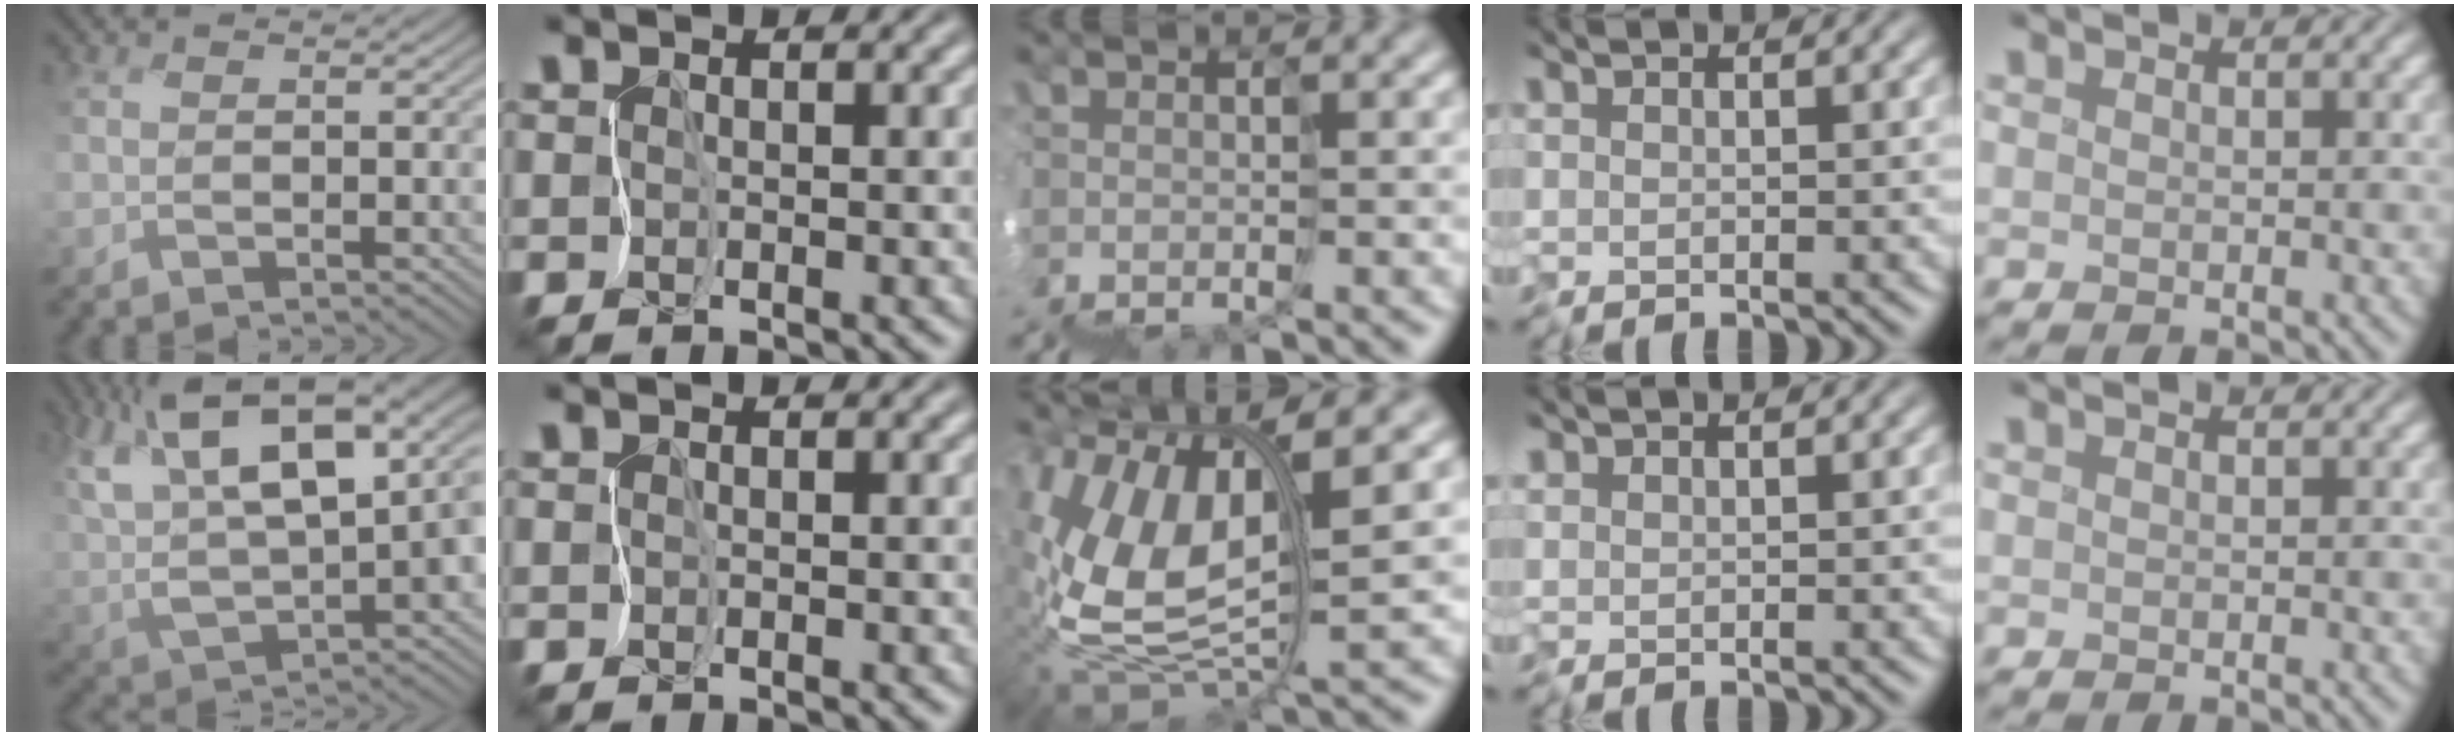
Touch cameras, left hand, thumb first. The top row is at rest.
{"thumb": {"total": 18.0, "force": [5.6, 9.6, 14.2], "torque": [-0.266, 0.011, 0.099]}, "middle": {"total": 6.7, "force": [4.2, 2.0, 4.8], "torque": [-0.135, 0.035, 0.067]}, "ring": {"total": 0.7, "force": [0.7, 0.1, 0.3], "torque": [-0.003, 0.004, 0.011]}}